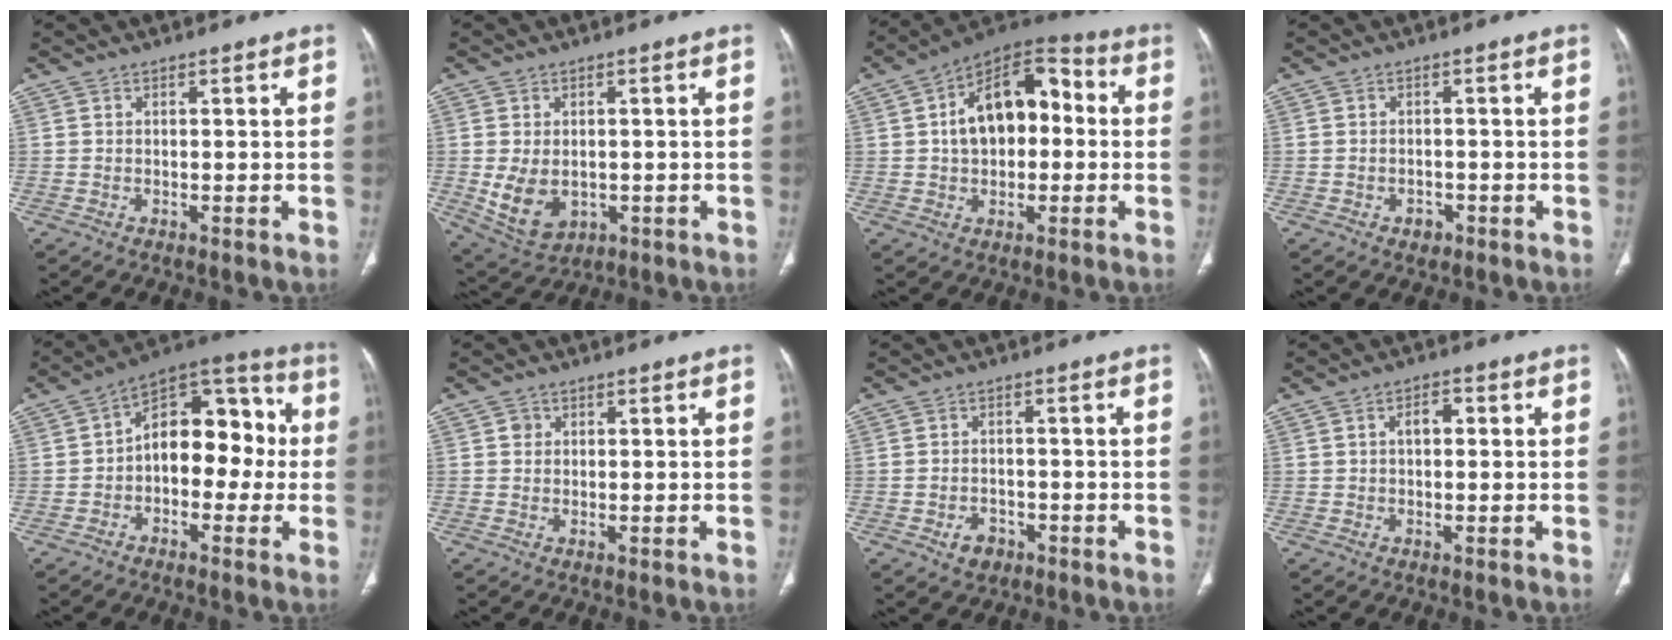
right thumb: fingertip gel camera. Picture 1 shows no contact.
{"total": 8.7, "force": [-1.3, 6.2, 6.1], "torque": [-0.103, -0.003, -0.001]}
{"total": 15.8, "force": [1.2, 9.8, 12.2], "torque": [-0.159, 0.045, 0.009]}
{"total": 2.1, "force": [-1.1, 1.6, 0.8], "torque": [-0.010, 0.010, -0.010]}
{"total": 15.1, "force": [-0.5, 9.5, 11.7], "torque": [-0.119, 0.054, -0.024]}
{"total": 1.4, "force": [0.3, 1.3, 0.4], "torque": [0.002, 0.002, 0.003]}
{"total": 3.6, "force": [-1.9, 2.6, 1.6], "torque": [-0.018, 0.015, -0.025]}
{"total": 2.8, "force": [0.3, 1.7, 2.2], "torque": [-0.032, 0.013, 0.002]}